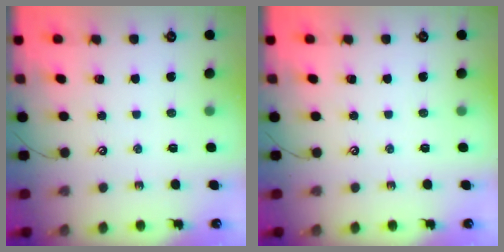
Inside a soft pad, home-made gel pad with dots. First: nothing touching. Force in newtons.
{"total": 0.0}